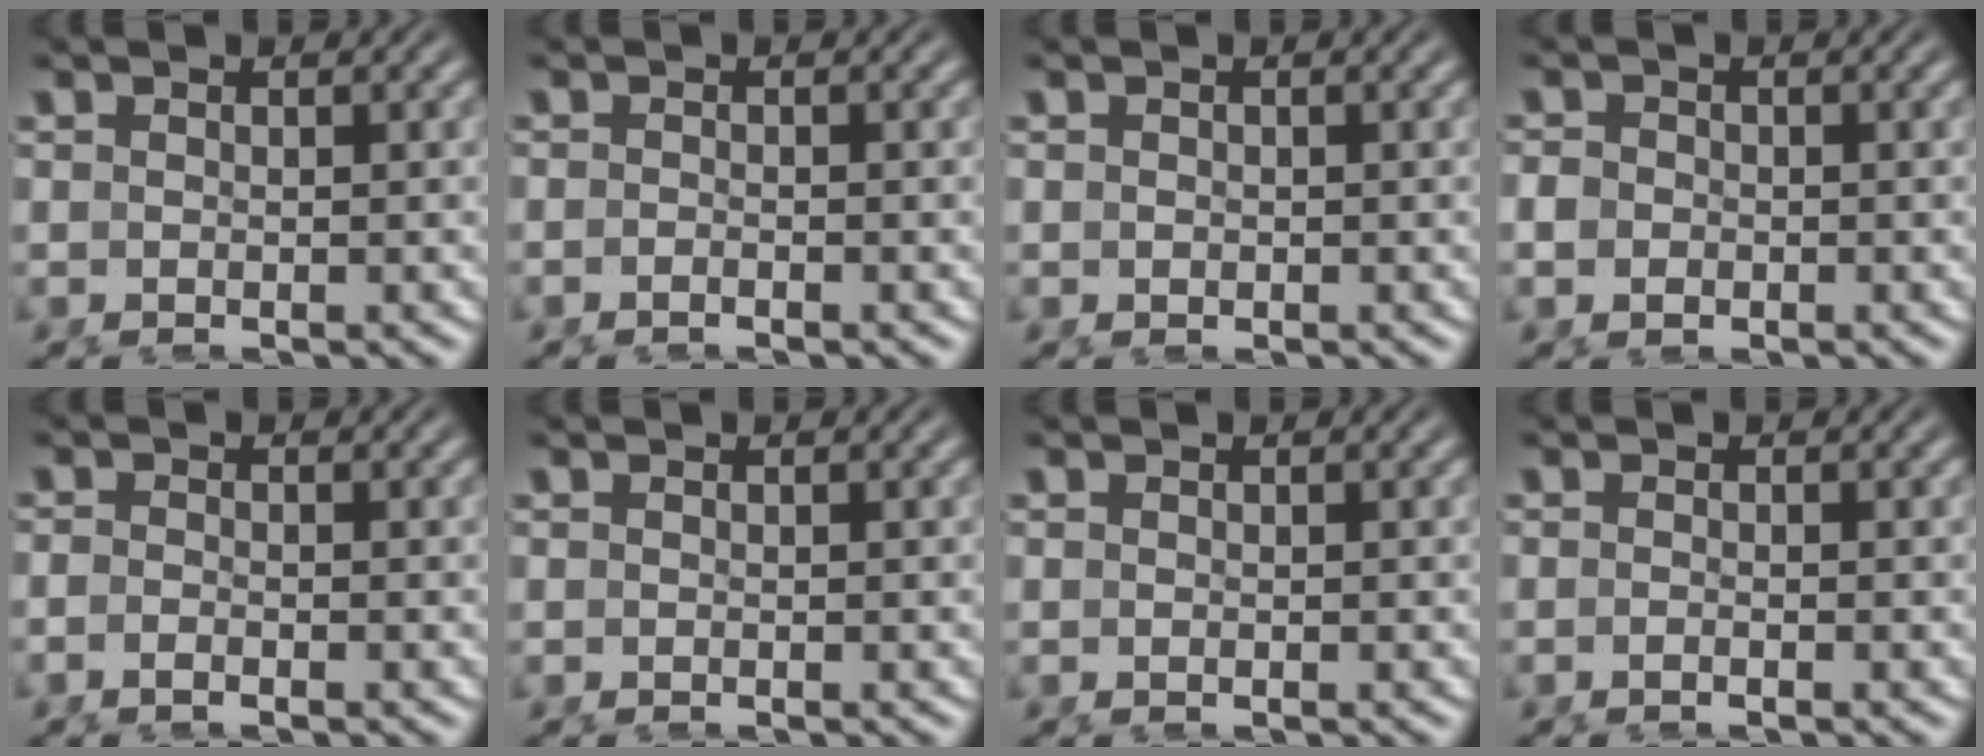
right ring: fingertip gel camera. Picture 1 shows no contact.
{"total": 1.0, "force": [-0.9, -0.3, 0.3], "torque": [-0.005, -0.003, -0.017]}
{"total": 0.0}
{"total": 1.4, "force": [-0.6, 1.1, 0.7], "torque": [-0.018, -0.013, -0.006]}
{"total": 1.2, "force": [-1.0, 0.2, 0.6], "torque": [-0.014, -0.007, -0.018]}
{"total": 0.0}
{"total": 0.0}
{"total": 0.8, "force": [-0.6, -0.2, 0.4], "torque": [-0.006, -0.002, -0.012]}